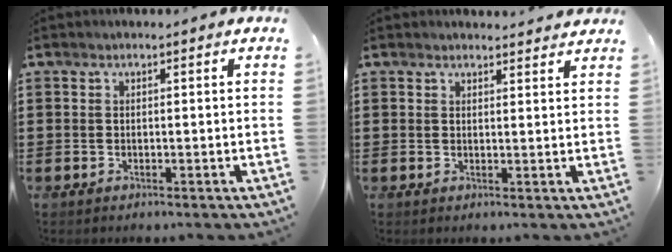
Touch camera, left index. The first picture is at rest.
{"total": 1.8, "force": [1.7, 0.2, 0.0], "torque": [-0.005, 0.000, 0.034]}